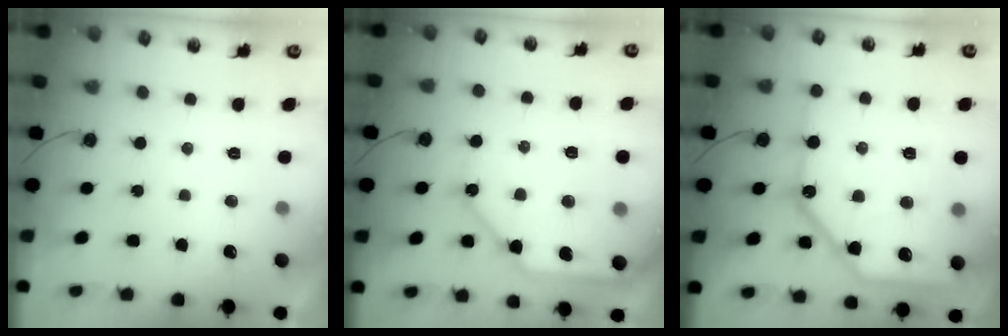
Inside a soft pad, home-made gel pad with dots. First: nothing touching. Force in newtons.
{"total": 13.3, "press": 13.2, "slide": 2.0}
{"total": 20.2, "press": 20.0, "slide": 2.5}